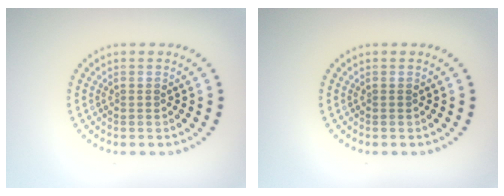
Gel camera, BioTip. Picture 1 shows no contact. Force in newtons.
{"total": 0.0}